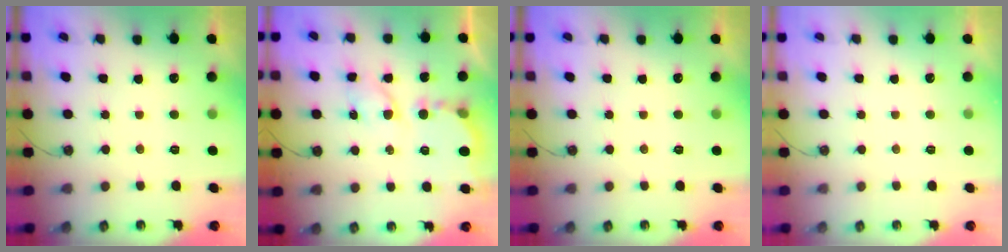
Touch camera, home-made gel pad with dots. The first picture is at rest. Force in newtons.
{"total": 6.3, "press": 6.2, "slide": 0.7}
{"total": 0.0}
{"total": 0.0}